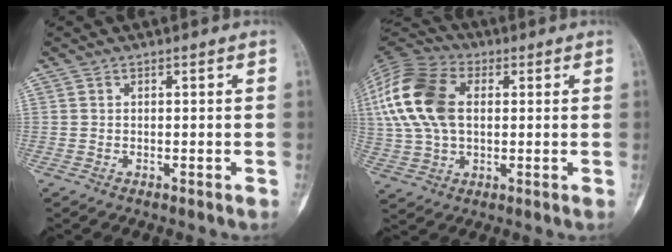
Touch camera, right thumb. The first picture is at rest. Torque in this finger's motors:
{"motor_torque": [-0.43, 2.67, 0.94, -0.50, 0.51]}